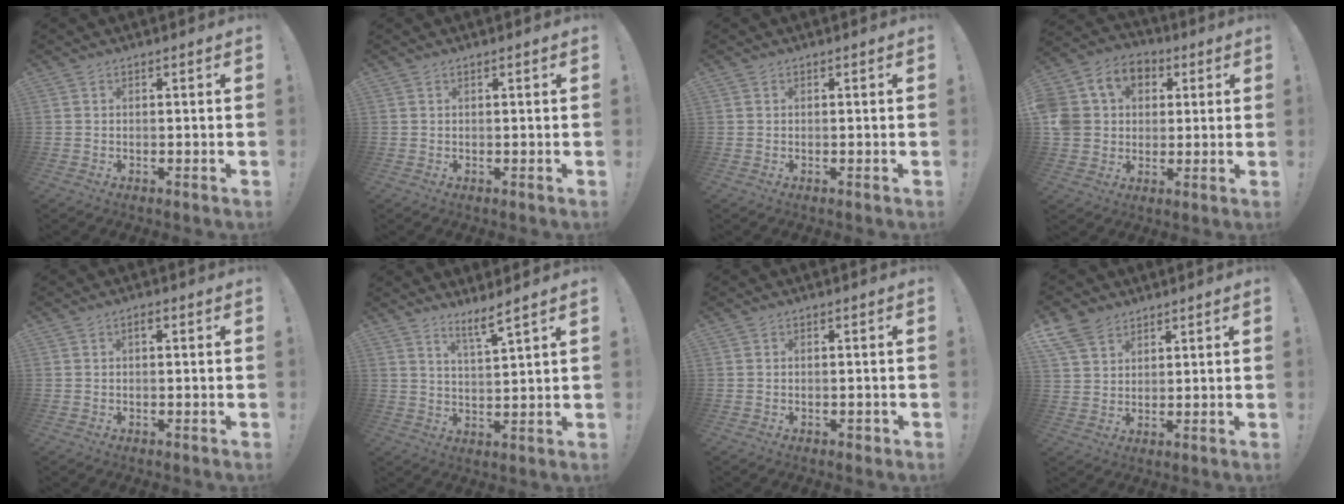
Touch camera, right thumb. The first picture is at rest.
{"total": 0.6, "force": [0.4, -0.2, 0.4], "torque": [-0.004, -0.001, 0.006]}
{"total": 0.0}
{"total": 11.7, "force": [2.7, 10.1, 5.2], "torque": [-0.097, 0.001, 0.057]}
{"total": 1.2, "force": [0.2, 0.4, 1.1], "torque": [-0.021, 0.003, 0.002]}
{"total": 6.2, "force": [4.9, 0.0, 3.7], "torque": [-0.055, -0.033, 0.080]}
{"total": 1.3, "force": [-0.5, 1.0, 0.7], "torque": [-0.006, 0.002, -0.008]}
{"total": 8.0, "force": [5.7, 4.9, 2.8], "torque": [-0.061, -0.024, 0.115]}